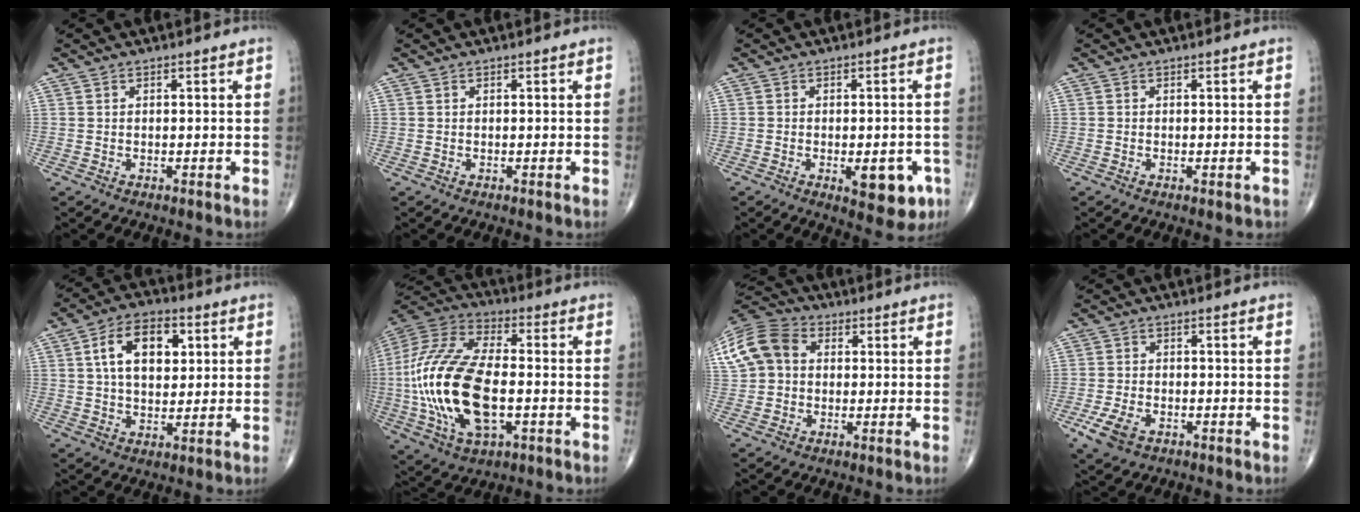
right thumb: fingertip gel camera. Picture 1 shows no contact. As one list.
[{"total": 0.0}, {"total": 8.0, "force": [-2.9, 3.7, 6.5], "torque": [-0.061, 0.007, -0.028]}, {"total": 0.8, "force": [-0.3, 0.3, 0.6], "torque": [-0.008, -0.002, -0.005]}, {"total": 12.1, "force": [3.3, 7.4, 9.1], "torque": [-0.129, 0.003, 0.051]}, {"total": 25.0, "force": [-3.2, 12.0, 21.6], "torque": [-0.476, 0.007, -0.055]}, {"total": 12.5, "force": [2.1, 9.9, 7.3], "torque": [-0.153, 0.032, 0.031]}, {"total": 5.4, "force": [-2.6, 3.2, 3.6], "torque": [-0.080, 0.004, -0.045]}]